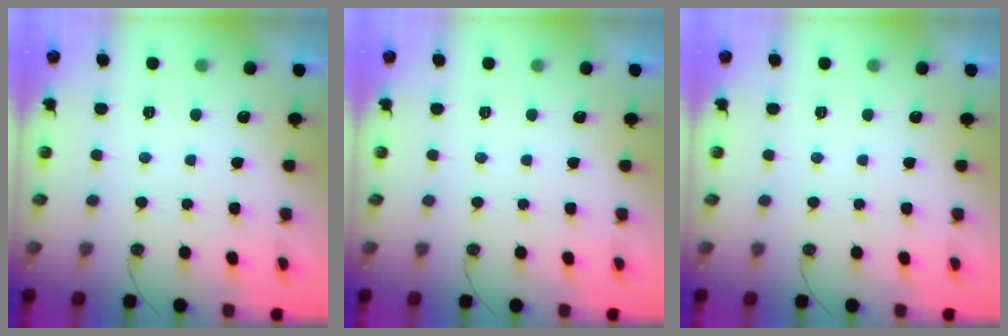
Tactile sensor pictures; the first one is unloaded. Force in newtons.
{"total": 0.0}
{"total": 0.0}